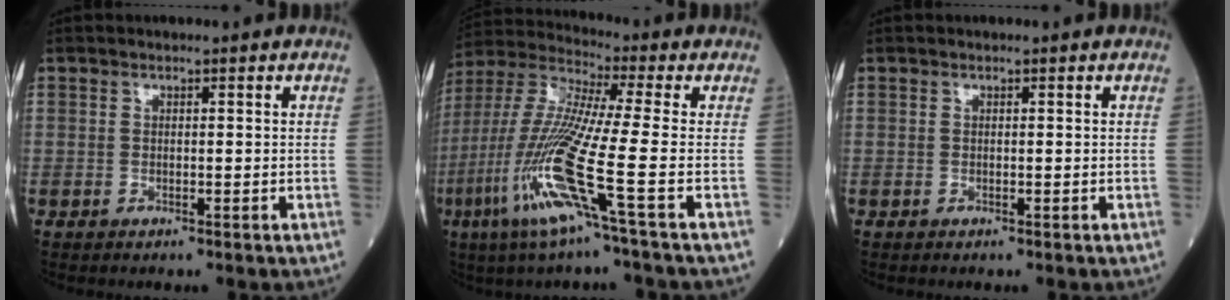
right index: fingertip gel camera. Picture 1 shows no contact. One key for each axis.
{"total": 15.3, "fx": -5.9, "fy": -1.2, "fz": 14.1, "tx": -0.307, "ty": -0.025, "tz": -0.125}
{"total": 0.0}